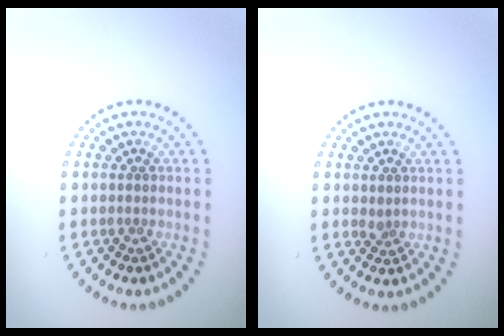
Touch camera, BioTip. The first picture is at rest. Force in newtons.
{"total": 0.7, "press": 0.6, "slide": 0.3}